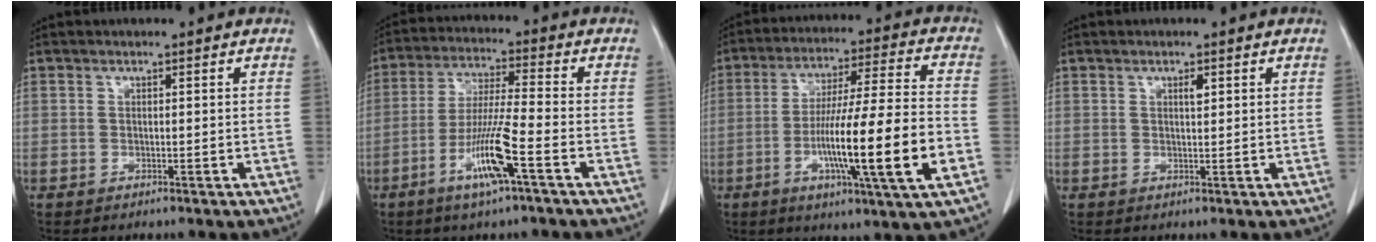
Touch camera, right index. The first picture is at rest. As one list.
[{"total": 10.0, "force": [-4.4, -0.3, 9.0], "torque": [-0.176, -0.010, -0.087]}, {"total": 18.2, "force": [-5.1, 0.1, 17.5], "torque": [-0.290, -0.009, -0.083]}, {"total": 1.1, "force": [0.5, 0.3, 0.9], "torque": [-0.017, -0.001, 0.008]}]